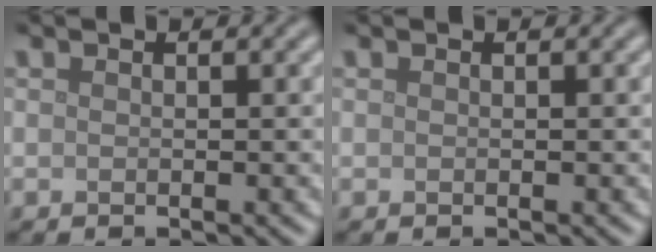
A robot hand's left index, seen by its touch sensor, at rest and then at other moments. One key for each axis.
{"total": 0.0}